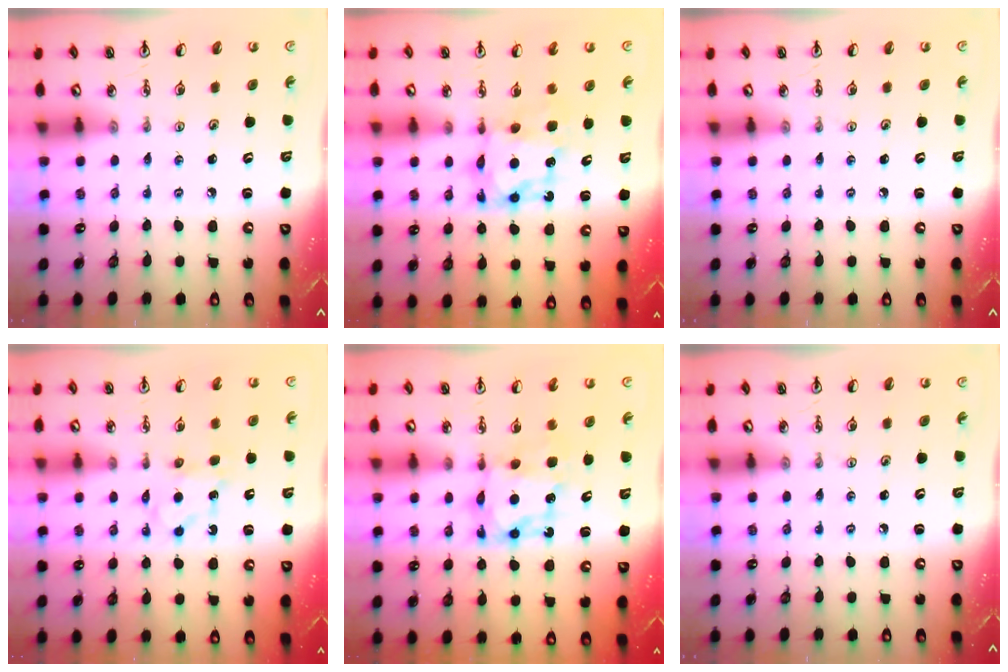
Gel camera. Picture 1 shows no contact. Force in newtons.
{"total": 7.1, "press": 7.1, "slide": 0.6}
{"total": 0.0}
{"total": 5.9, "press": 5.8, "slide": 1.3}
{"total": 7.1, "press": 7.1, "slide": 0.6}
{"total": 0.0}